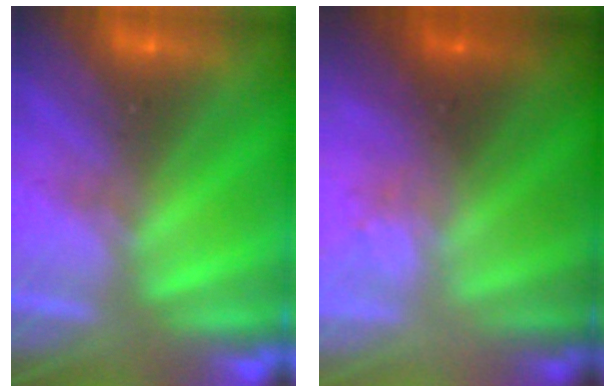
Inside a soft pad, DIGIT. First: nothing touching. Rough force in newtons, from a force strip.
{"total": 7.2}